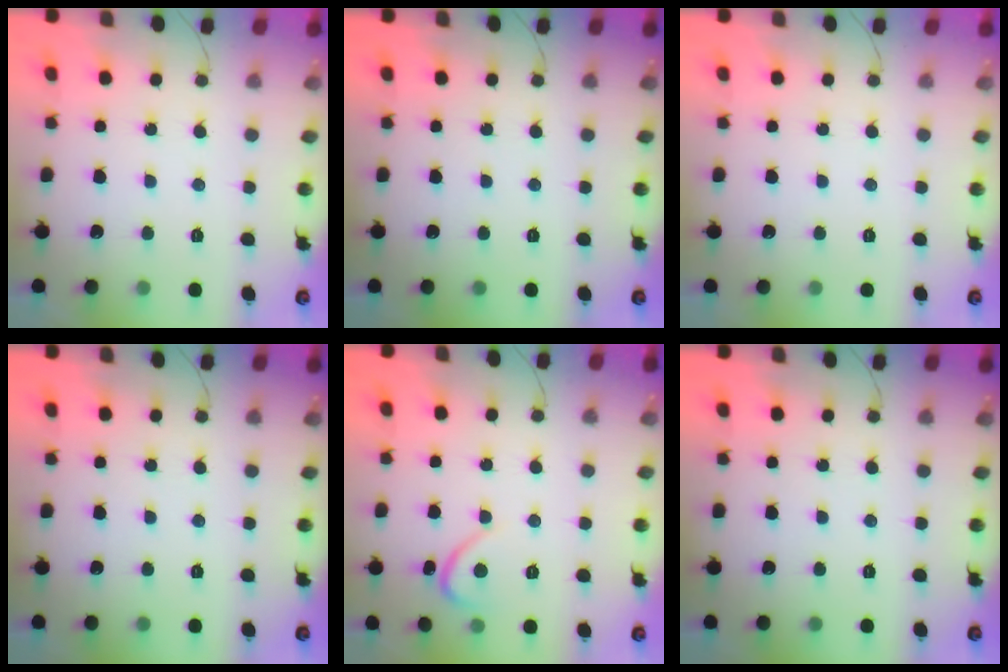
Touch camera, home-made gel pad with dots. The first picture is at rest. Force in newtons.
{"total": 0.0}
{"total": 0.0}
{"total": 0.0}
{"total": 2.7, "press": 2.7, "slide": 0.3}
{"total": 0.0}